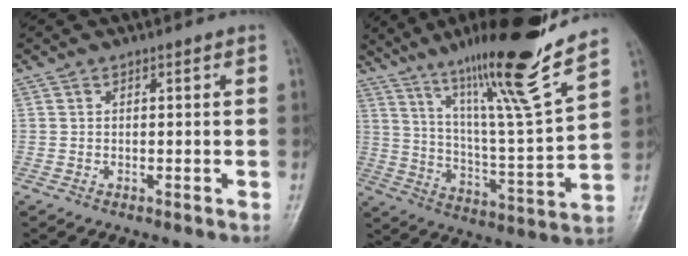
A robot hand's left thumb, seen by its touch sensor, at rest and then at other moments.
{"total": 21.6, "force": [15.3, 0.8, 15.2], "torque": [-0.222, -0.075, 0.257]}